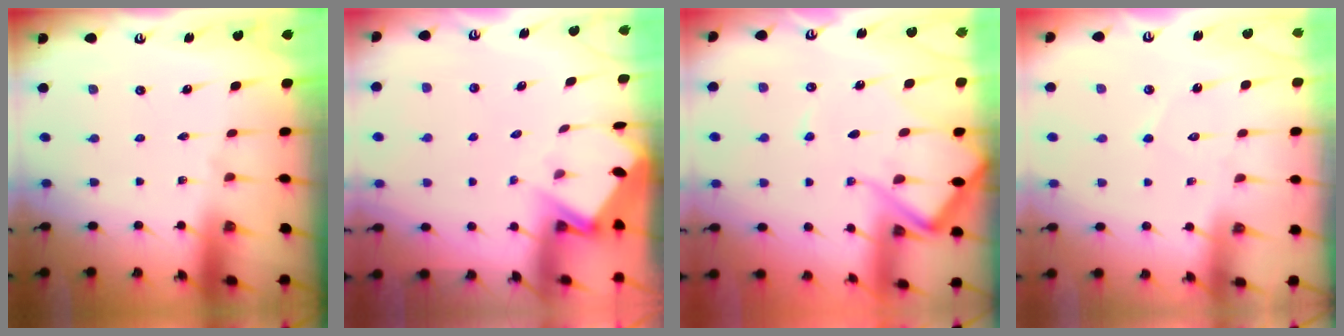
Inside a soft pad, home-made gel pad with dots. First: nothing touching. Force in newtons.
{"total": 3.9, "press": 3.9, "slide": 0.4}
{"total": 11.0, "press": 10.9, "slide": 1.5}
{"total": 5.3, "press": 5.2, "slide": 0.4}